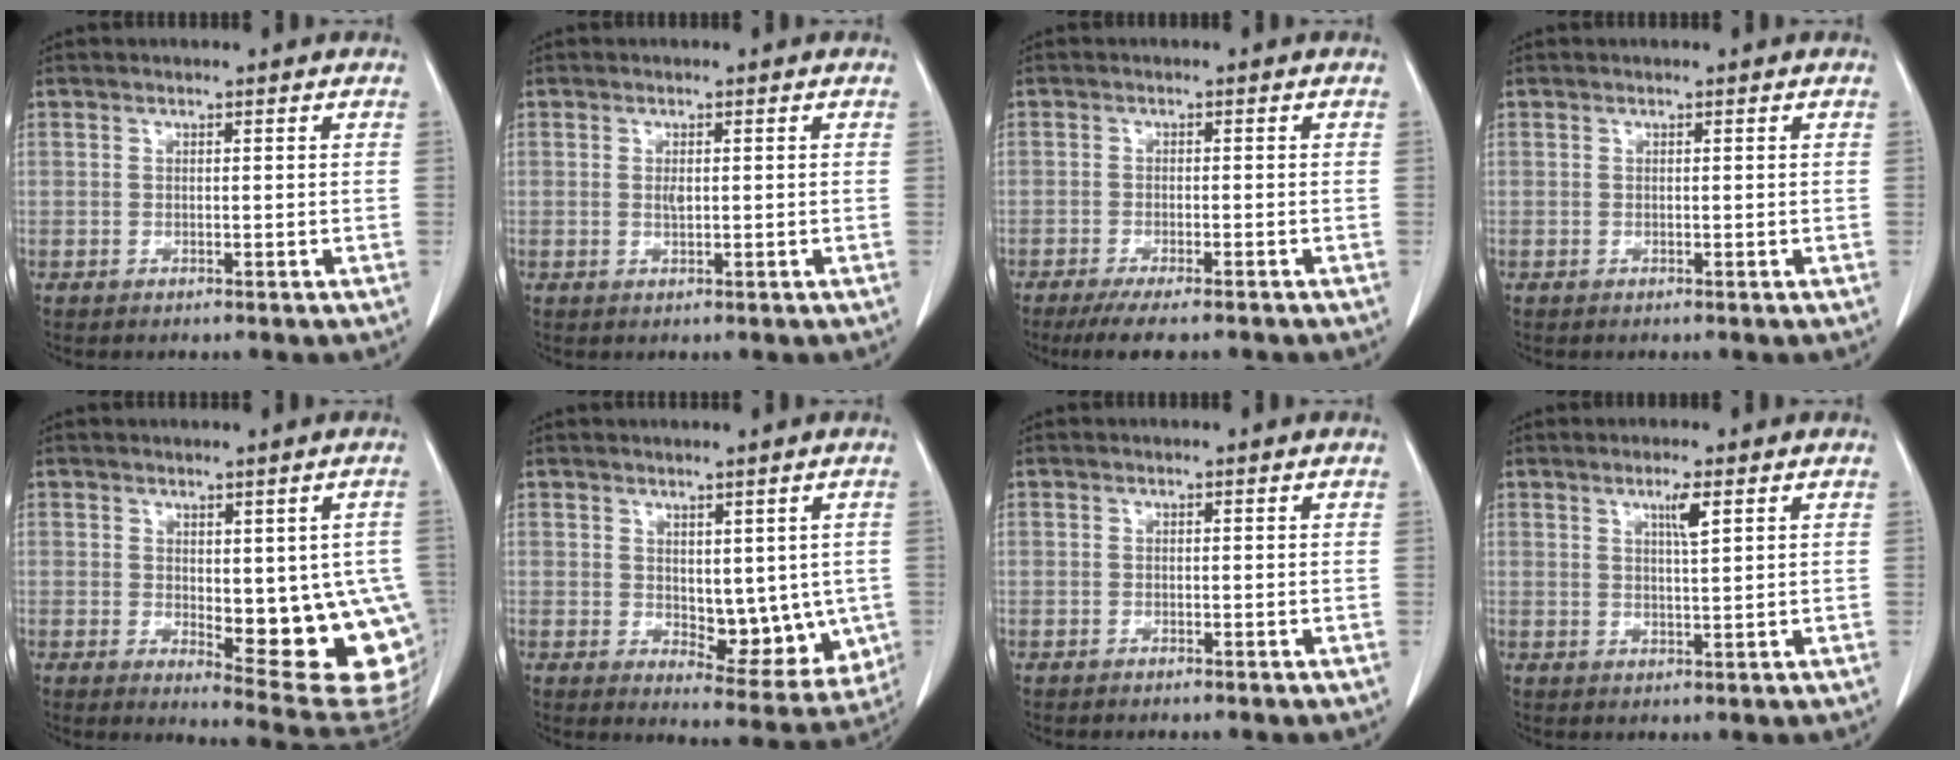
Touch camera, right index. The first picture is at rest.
{"total": 1.1, "force": [0.1, 0.3, 1.1], "torque": [-0.022, -0.002, 0.003]}
{"total": 7.6, "force": [-6.2, 1.1, 4.2], "torque": [-0.058, -0.014, -0.094]}
{"total": 0.0}
{"total": 15.5, "force": [-1.9, 5.2, 14.5], "torque": [-0.117, -0.006, -0.003]}
{"total": 9.3, "force": [0.2, 5.2, 7.8], "torque": [-0.081, -0.012, 0.020]}
{"total": 0.0}
{"total": 2.9, "force": [1.5, -0.1, 2.6], "torque": [-0.046, -0.004, 0.025]}